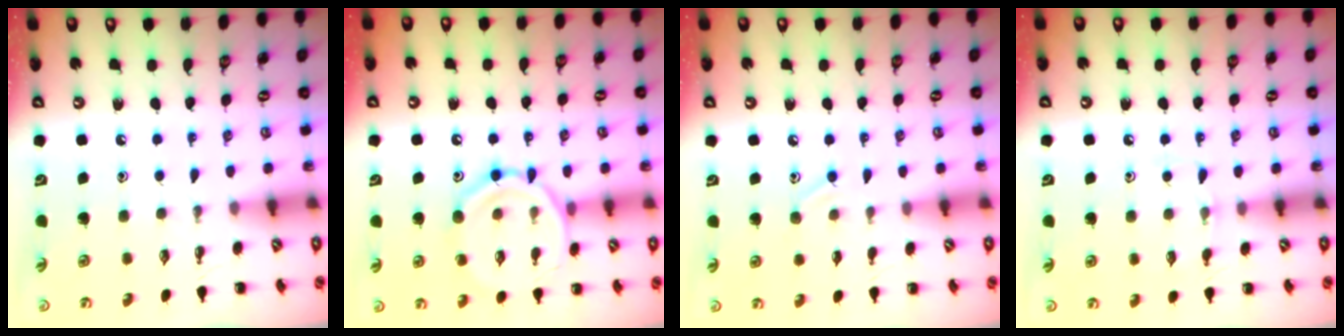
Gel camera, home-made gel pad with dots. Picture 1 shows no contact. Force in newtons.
{"total": 12.7, "press": 12.7, "slide": 1.0}
{"total": 7.5, "press": 7.1, "slide": 2.3}
{"total": 5.6, "press": 5.5, "slide": 1.1}